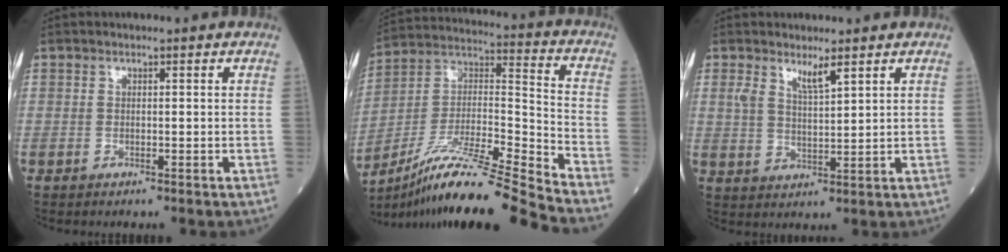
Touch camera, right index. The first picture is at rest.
{"total": 20.7, "force": [-17.2, -1.5, 11.4], "torque": [-0.219, -0.004, -0.314]}
{"total": 3.8, "force": [2.6, 0.6, 2.7], "torque": [-0.053, -0.003, 0.051]}